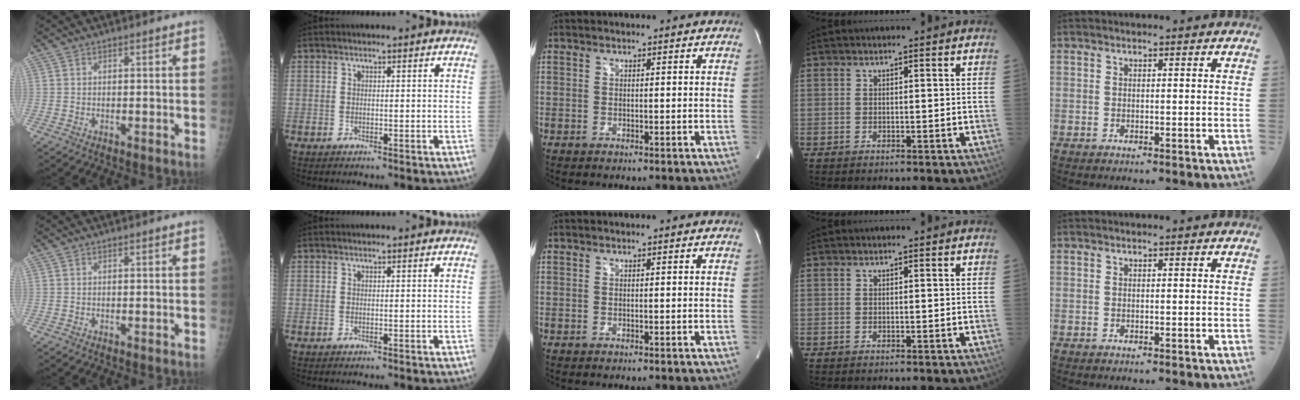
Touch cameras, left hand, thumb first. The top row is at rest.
{}